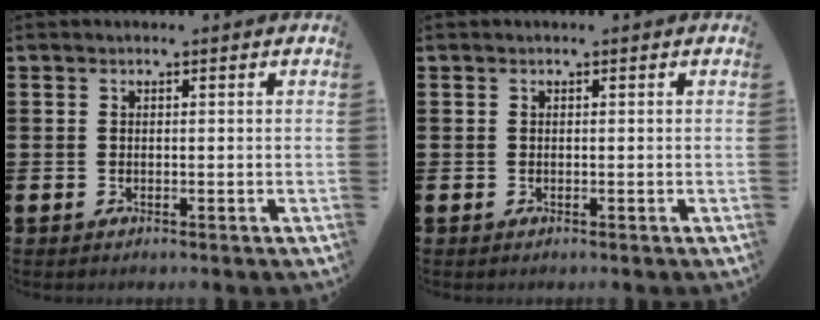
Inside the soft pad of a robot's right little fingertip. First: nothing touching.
{"total": 0.0}